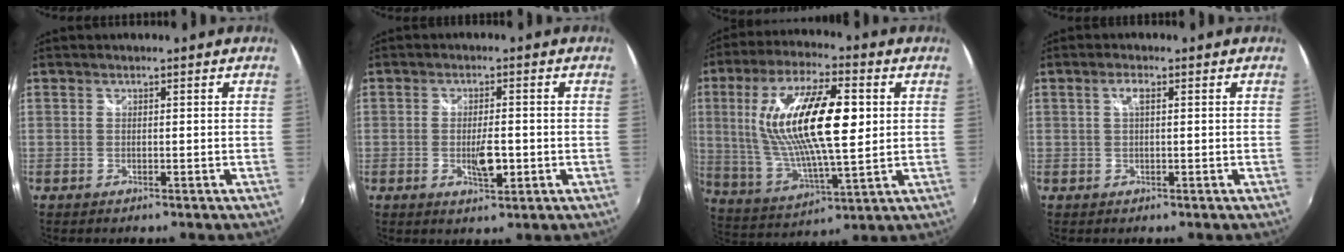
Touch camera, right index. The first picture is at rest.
{"total": 5.0, "force": [-1.1, 1.7, 4.6], "torque": [-0.081, -0.008, -0.016]}
{"total": 20.2, "force": [3.8, 6.3, 18.8], "torque": [-0.353, 0.007, 0.079]}
{"total": 1.9, "force": [0.5, 0.3, 1.8], "torque": [-0.033, 0.004, 0.006]}